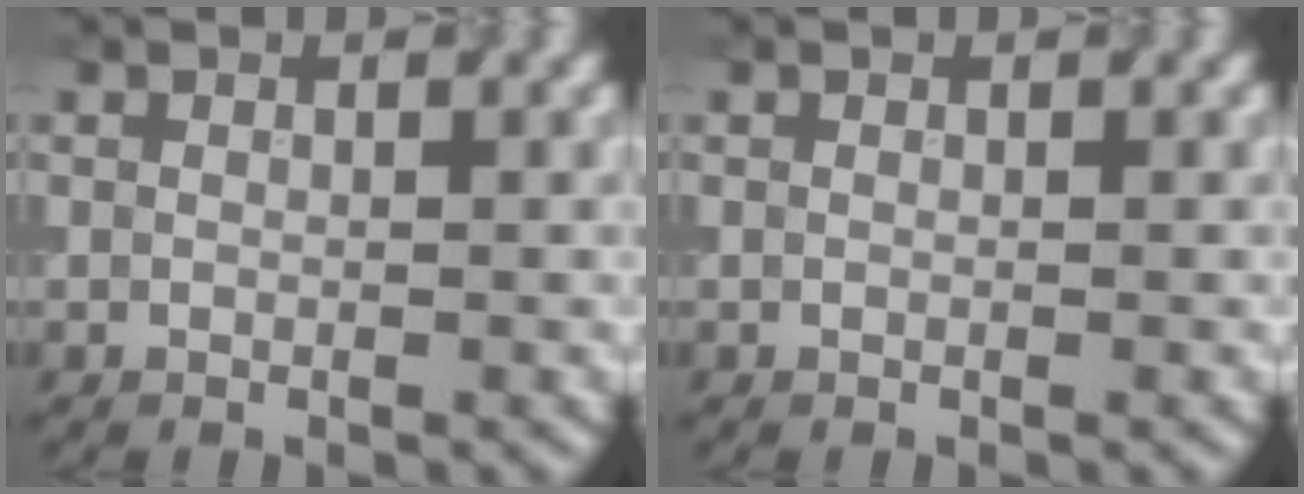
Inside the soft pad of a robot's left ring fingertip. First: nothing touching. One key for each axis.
{"total": 0.0}